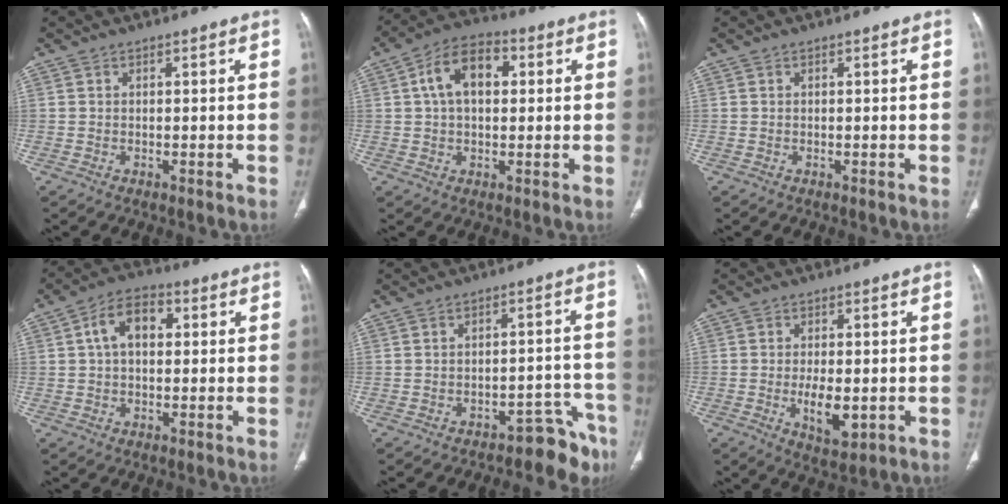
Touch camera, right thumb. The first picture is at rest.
{"total": 10.3, "force": [2.2, 6.4, 7.8], "torque": [-0.129, 0.021, 0.031]}
{"total": 0.0}
{"total": 8.2, "force": [1.6, 5.2, 6.2], "torque": [-0.099, 0.020, 0.021]}
{"total": 6.7, "force": [-5.5, 3.3, 1.8], "torque": [0.015, 0.084, -0.074]}
{"total": 7.0, "force": [-1.4, 3.3, 6.0], "torque": [-0.091, -0.010, -0.016]}